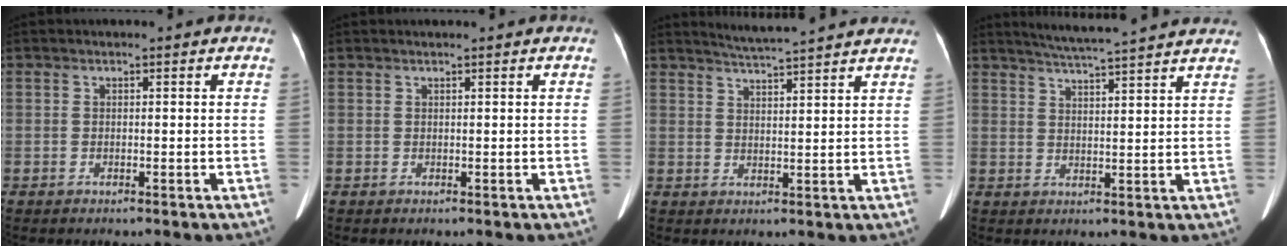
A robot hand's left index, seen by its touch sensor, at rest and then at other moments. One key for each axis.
{"total": 1.2, "fx": 1.0, "fy": 0.0, "fz": 0.5, "tx": -0.006, "ty": 0.011, "tz": 0.016}
{"total": 9.9, "fx": 9.2, "fy": -0.5, "fz": 3.6, "tx": -0.062, "ty": 0.012, "tz": 0.117}
{"total": 14.0, "fx": 12.7, "fy": -0.1, "fz": 5.7, "tx": -0.097, "ty": 0.005, "tz": 0.163}